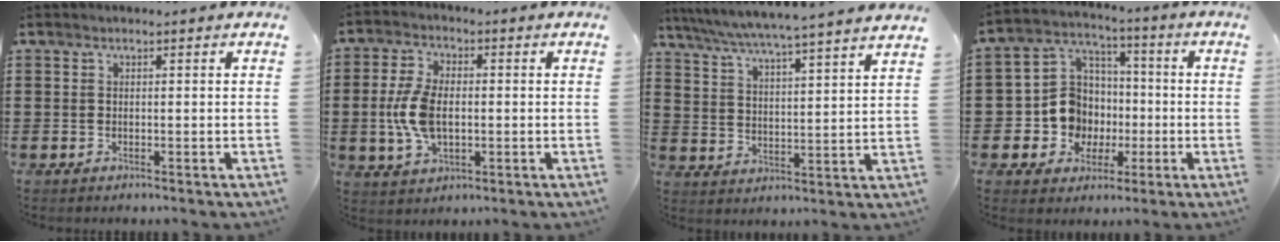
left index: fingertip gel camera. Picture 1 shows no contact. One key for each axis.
{"total": 8.0, "fx": -0.4, "fy": 4.5, "fz": 6.6, "tx": -0.161, "ty": 0.000, "tz": -0.015}
{"total": 5.5, "fx": 5.1, "fy": -1.1, "fz": 1.7, "tx": -0.056, "ty": -0.039, "tz": 0.082}
{"total": 10.2, "fx": -1.1, "fy": 9.6, "fz": 3.5, "tx": -0.112, "ty": 0.004, "tz": -0.016}